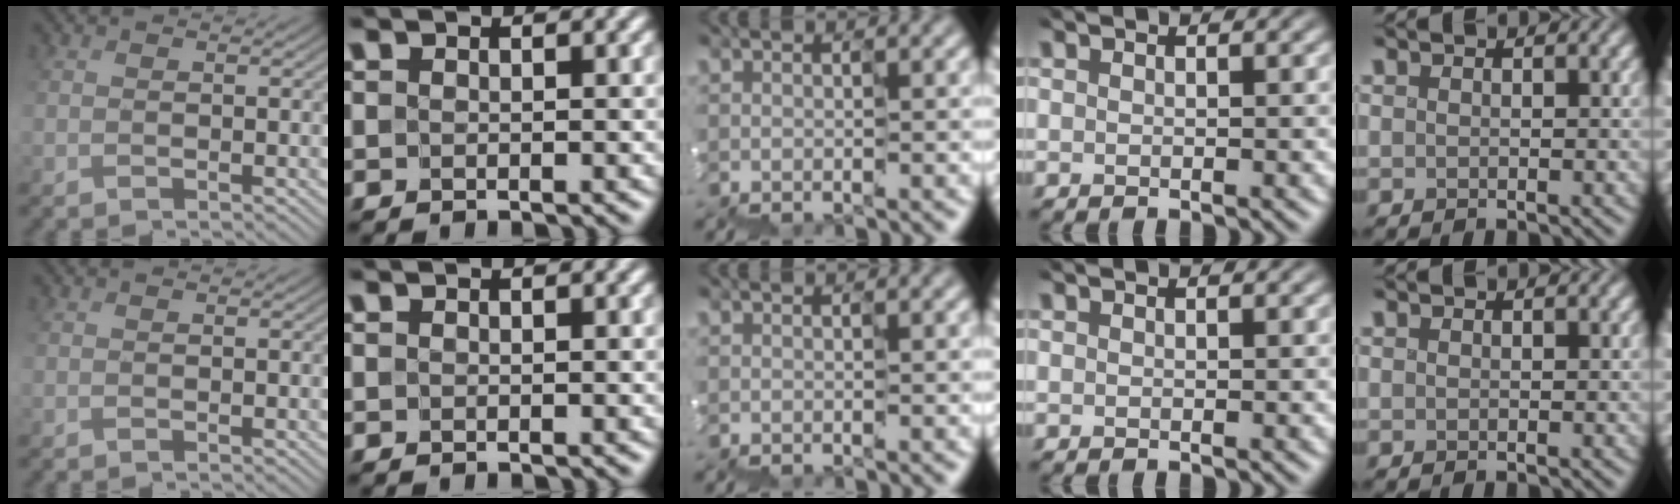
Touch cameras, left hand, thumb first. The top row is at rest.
{}